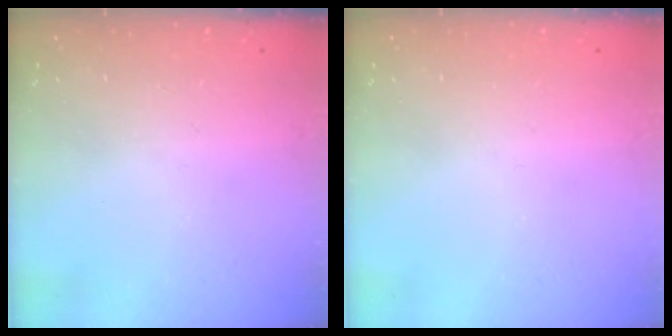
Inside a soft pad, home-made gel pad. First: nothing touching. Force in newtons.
{"total": 0.0}